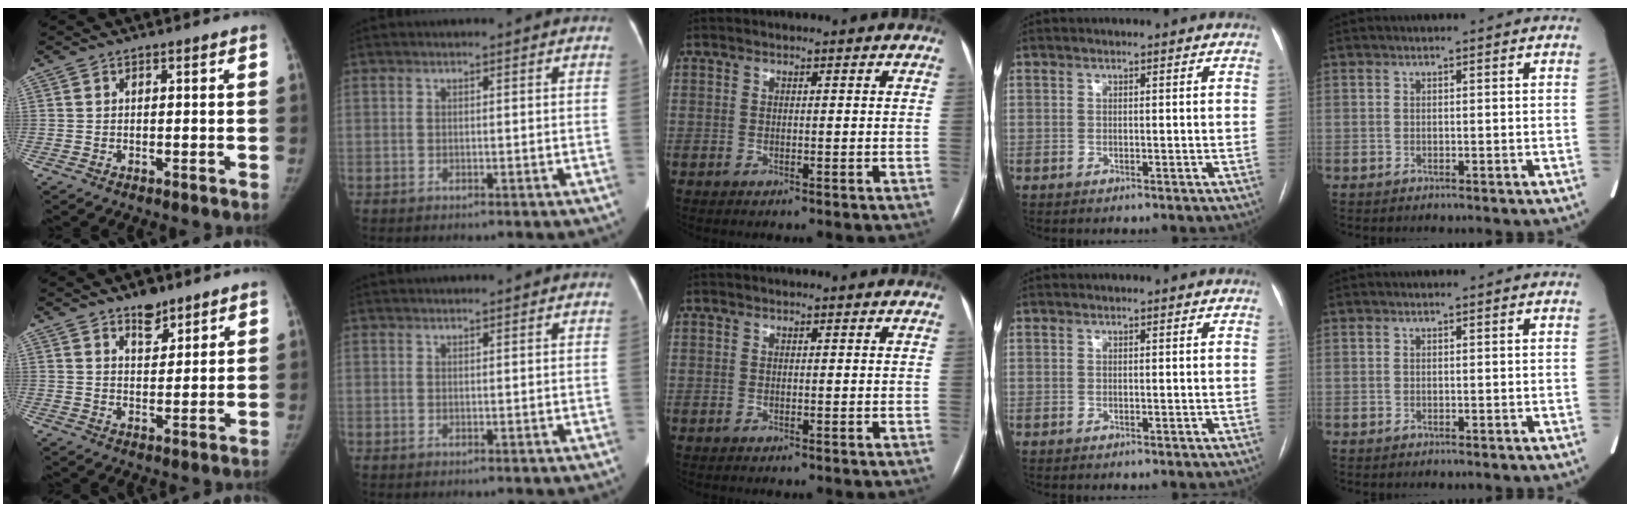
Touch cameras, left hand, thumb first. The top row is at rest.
{"thumb": {"total": 5.4, "force": [4.1, 2.5, 2.5], "torque": [-0.018, -0.030, 0.069]}, "index": {"total": 2.5, "force": [2.4, 0.1, 0.7], "torque": [-0.007, 0.028, 0.034]}}